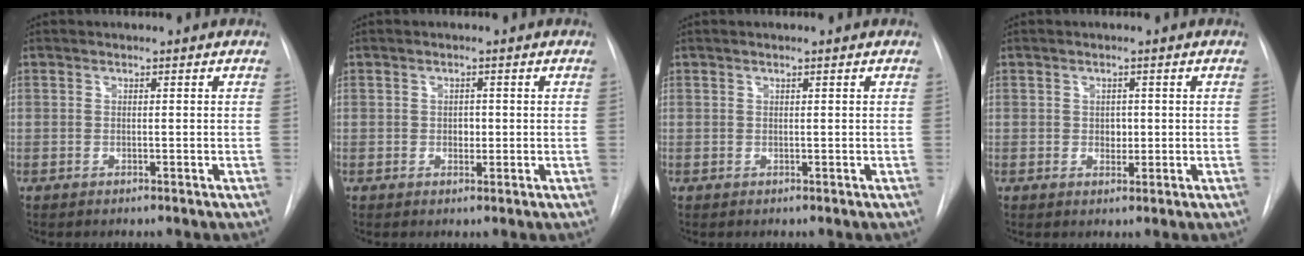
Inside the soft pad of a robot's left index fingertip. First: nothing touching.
{"total": 1.4, "force": [0.0, 1.0, 0.9], "torque": [-0.014, 0.001, 0.002]}
{"total": 0.5, "force": [0.4, -0.1, 0.4], "torque": [-0.011, 0.001, 0.010]}
{"total": 1.7, "force": [0.1, 1.3, 1.1], "torque": [-0.016, -0.001, 0.005]}